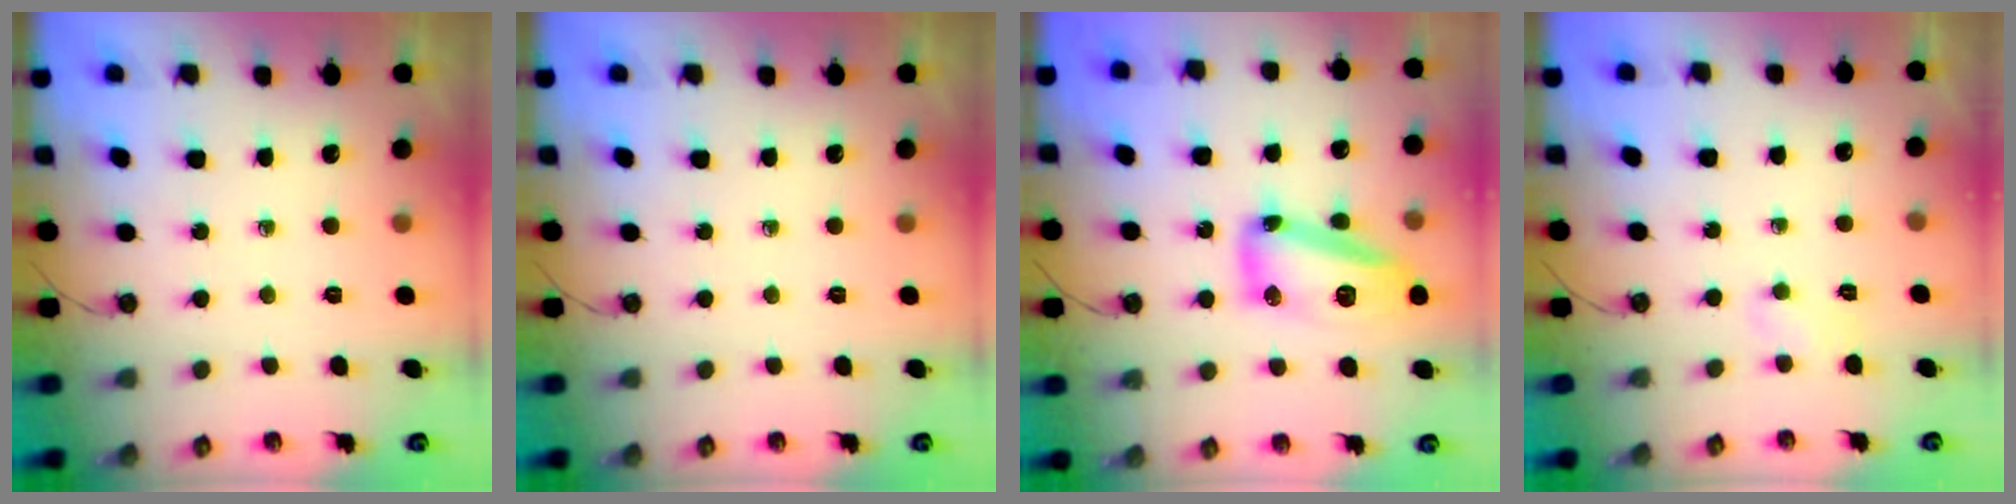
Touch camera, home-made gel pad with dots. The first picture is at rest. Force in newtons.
{"total": 0.0}
{"total": 14.1, "press": 14.0, "slide": 1.4}
{"total": 11.7, "press": 4.7, "slide": 10.7}